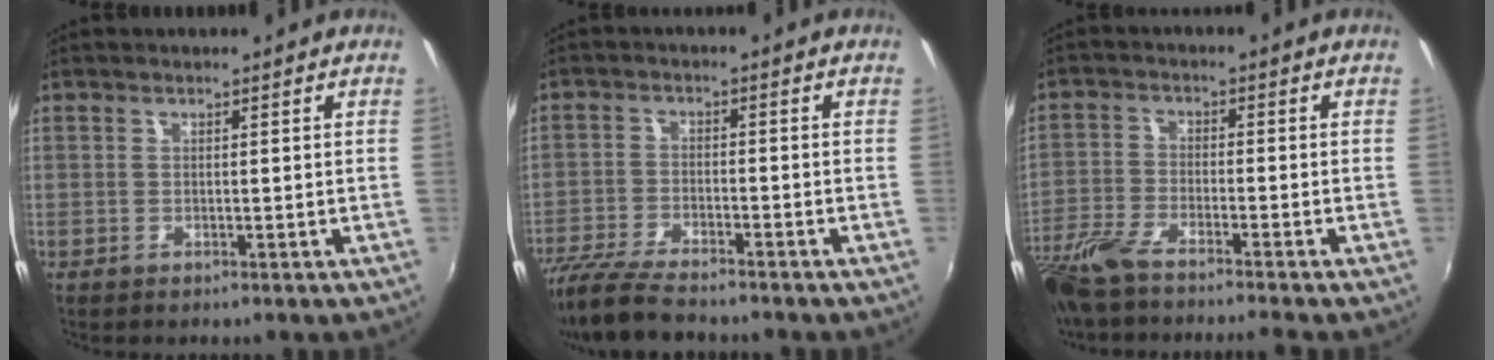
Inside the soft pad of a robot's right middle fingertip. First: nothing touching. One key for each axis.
{"total": 11.5, "fx": -9.9, "fy": 2.1, "fz": 5.4, "tx": -0.137, "ty": -0.031, "tz": -0.183}
{"total": 9.9, "fx": -8.5, "fy": 0.7, "fz": 5.1, "tx": -0.129, "ty": -0.029, "tz": -0.162}